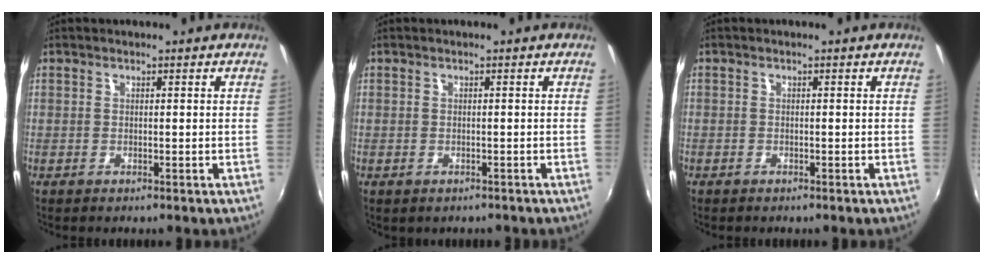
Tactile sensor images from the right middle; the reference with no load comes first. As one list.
[{"total": 1.0, "force": [-0.6, 0.6, 0.4], "torque": [-0.010, -0.002, -0.005]}, {"total": 0.8, "force": [-0.6, 0.5, 0.0], "torque": [-0.003, 0.003, -0.011]}]